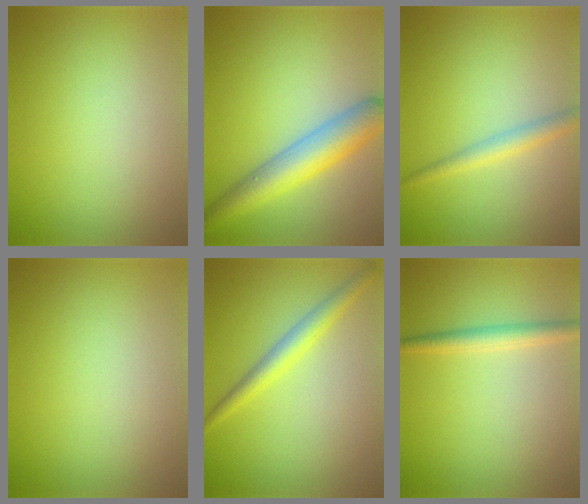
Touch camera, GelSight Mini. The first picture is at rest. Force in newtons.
{"total": 5.7, "press": 5.7, "slide": 0.1}
{"total": 1.9, "press": 1.9, "slide": 0.1}
{"total": 0.0}
{"total": 2.4, "press": 2.4, "slide": 0.1}
{"total": 2.2, "press": 2.2, "slide": 0.1}